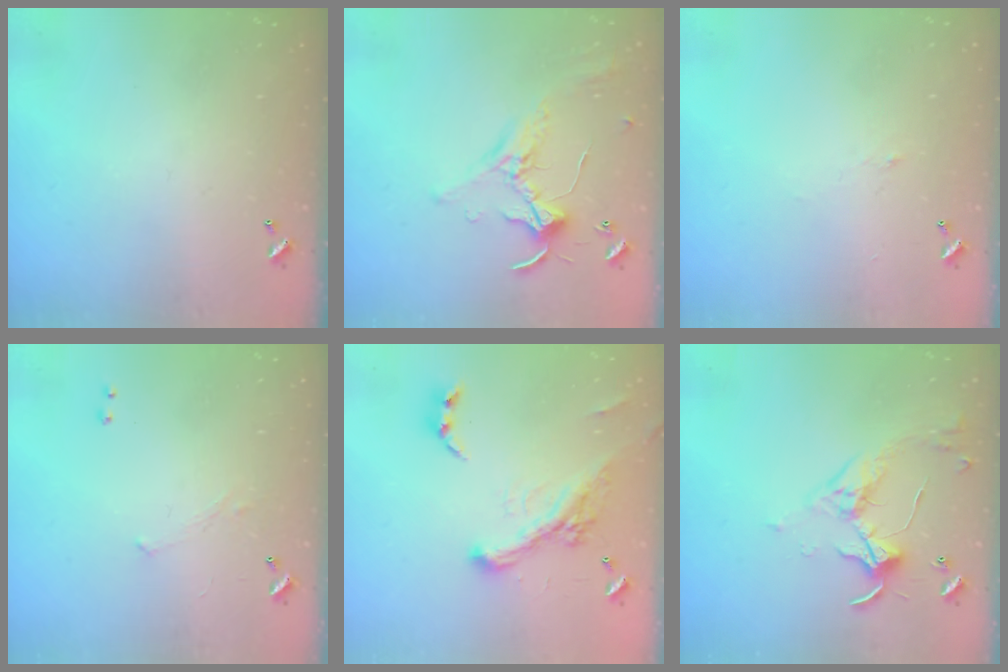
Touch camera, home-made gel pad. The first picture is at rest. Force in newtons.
{"total": 0.9, "press": 0.8, "slide": 0.4}
{"total": 0.9, "press": 0.6, "slide": 0.6}
{"total": 1.2, "press": 1.1, "slide": 0.5}
{"total": 4.6, "press": 4.4, "slide": 1.4}
{"total": 3.4, "press": 3.3, "slide": 0.6}